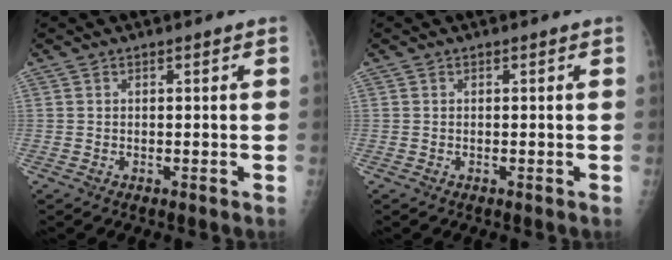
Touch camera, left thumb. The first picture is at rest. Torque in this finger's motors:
{"motor_torque": [0.02, 0.02, 0.01, -0.01, 0.00]}